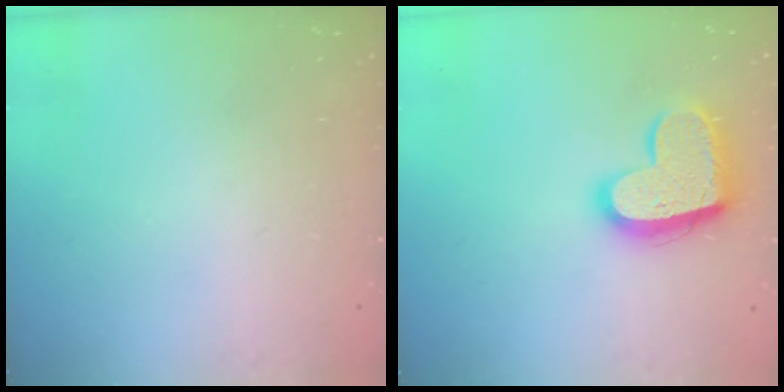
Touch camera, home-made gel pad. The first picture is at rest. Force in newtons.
{"total": 16.3, "press": 16.3, "slide": 1.3}